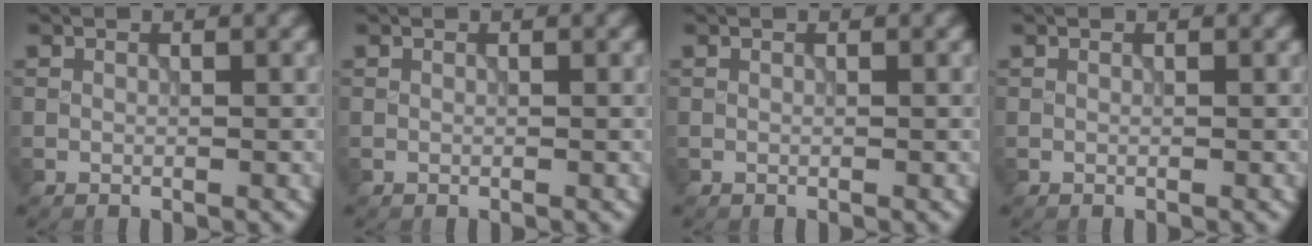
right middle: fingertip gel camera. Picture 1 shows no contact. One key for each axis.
{"total": 0.0}
{"total": 0.0}
{"total": 0.0}